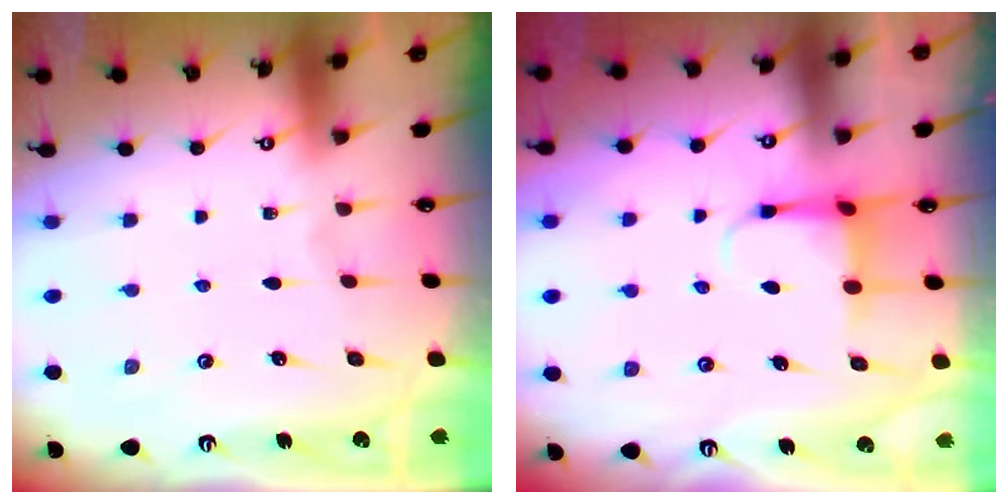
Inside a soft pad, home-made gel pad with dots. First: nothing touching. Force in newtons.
{"total": 4.9, "press": 4.9, "slide": 0.6}